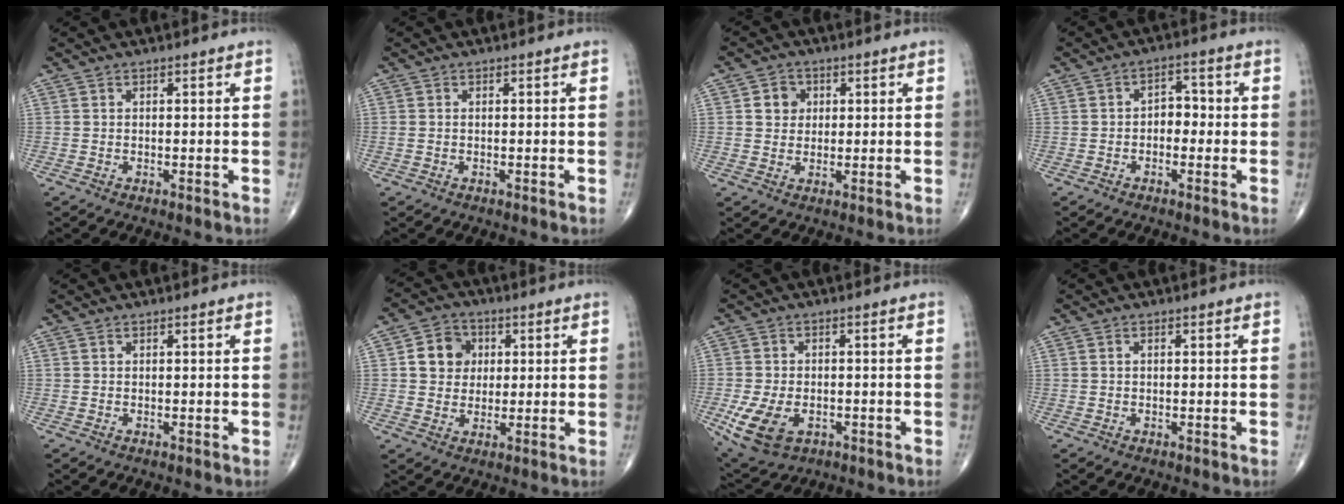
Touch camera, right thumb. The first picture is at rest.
{"total": 0.7, "force": [0.0, 0.4, 0.5], "torque": [-0.018, 0.007, 0.004]}
{"total": 4.2, "force": [1.0, 3.7, 1.6], "torque": [-0.002, 0.001, 0.013]}
{"total": 4.0, "force": [-0.6, 2.8, 2.8], "torque": [-0.023, 0.019, -0.018]}
{"total": 0.0}
{"total": 7.8, "force": [1.6, 6.8, 3.5], "torque": [-0.024, -0.001, 0.022]}
{"total": 9.8, "force": [-3.3, 6.2, 6.9], "torque": [-0.137, 0.002, -0.046]}
{"total": 0.6, "force": [0.2, 0.4, 0.5], "torque": [-0.011, 0.006, 0.004]}